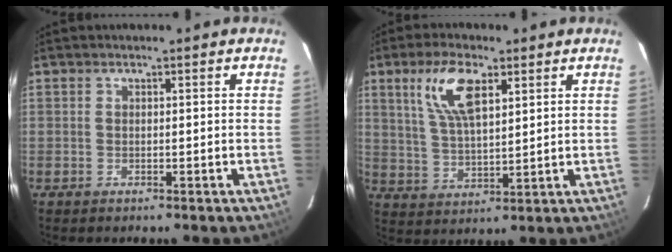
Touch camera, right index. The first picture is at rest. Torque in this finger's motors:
{"motor_torque": [0.96, 0.55, 0.31, 0.10]}